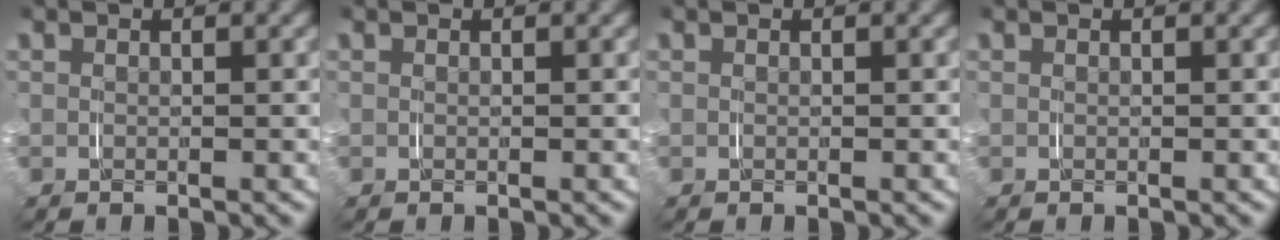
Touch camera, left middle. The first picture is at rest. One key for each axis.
{"total": 0.0}
{"total": 0.0}
{"total": 0.0}